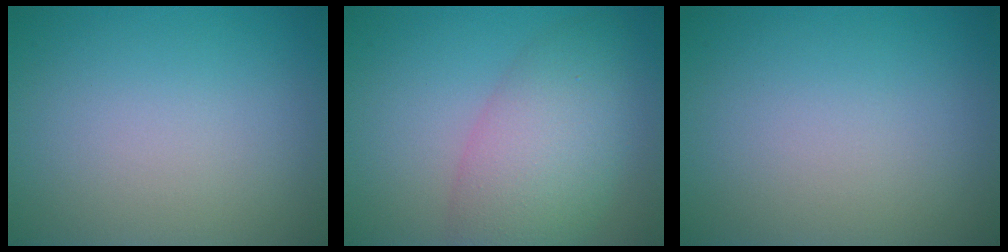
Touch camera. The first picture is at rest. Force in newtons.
{"total": 6.7, "press": 6.7, "slide": 0.4}
{"total": 0.0}